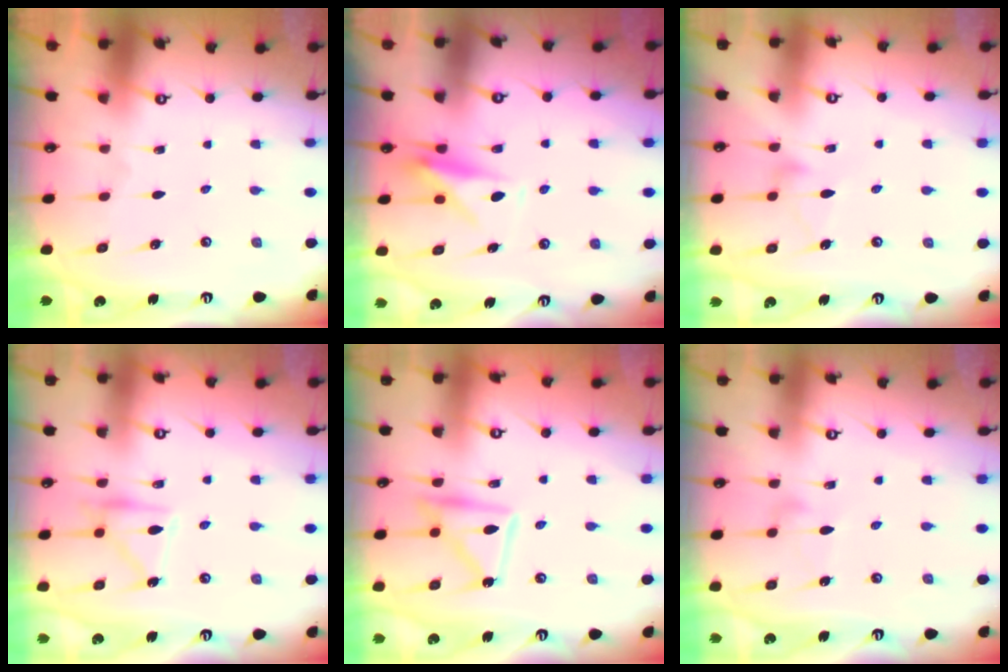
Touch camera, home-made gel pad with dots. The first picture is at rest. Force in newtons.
{"total": 7.7, "press": 7.7, "slide": 0.4}
{"total": 9.8, "press": 9.8, "slide": 0.5}
{"total": 13.8, "press": 13.8, "slide": 0.8}
{"total": 12.6, "press": 12.6, "slide": 1.1}
{"total": 6.1, "press": 6.1, "slide": 0.3}